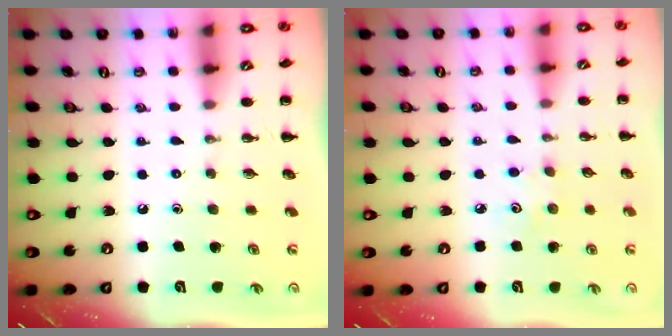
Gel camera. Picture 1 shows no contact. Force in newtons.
{"total": 2.7, "press": 2.6, "slide": 0.8}